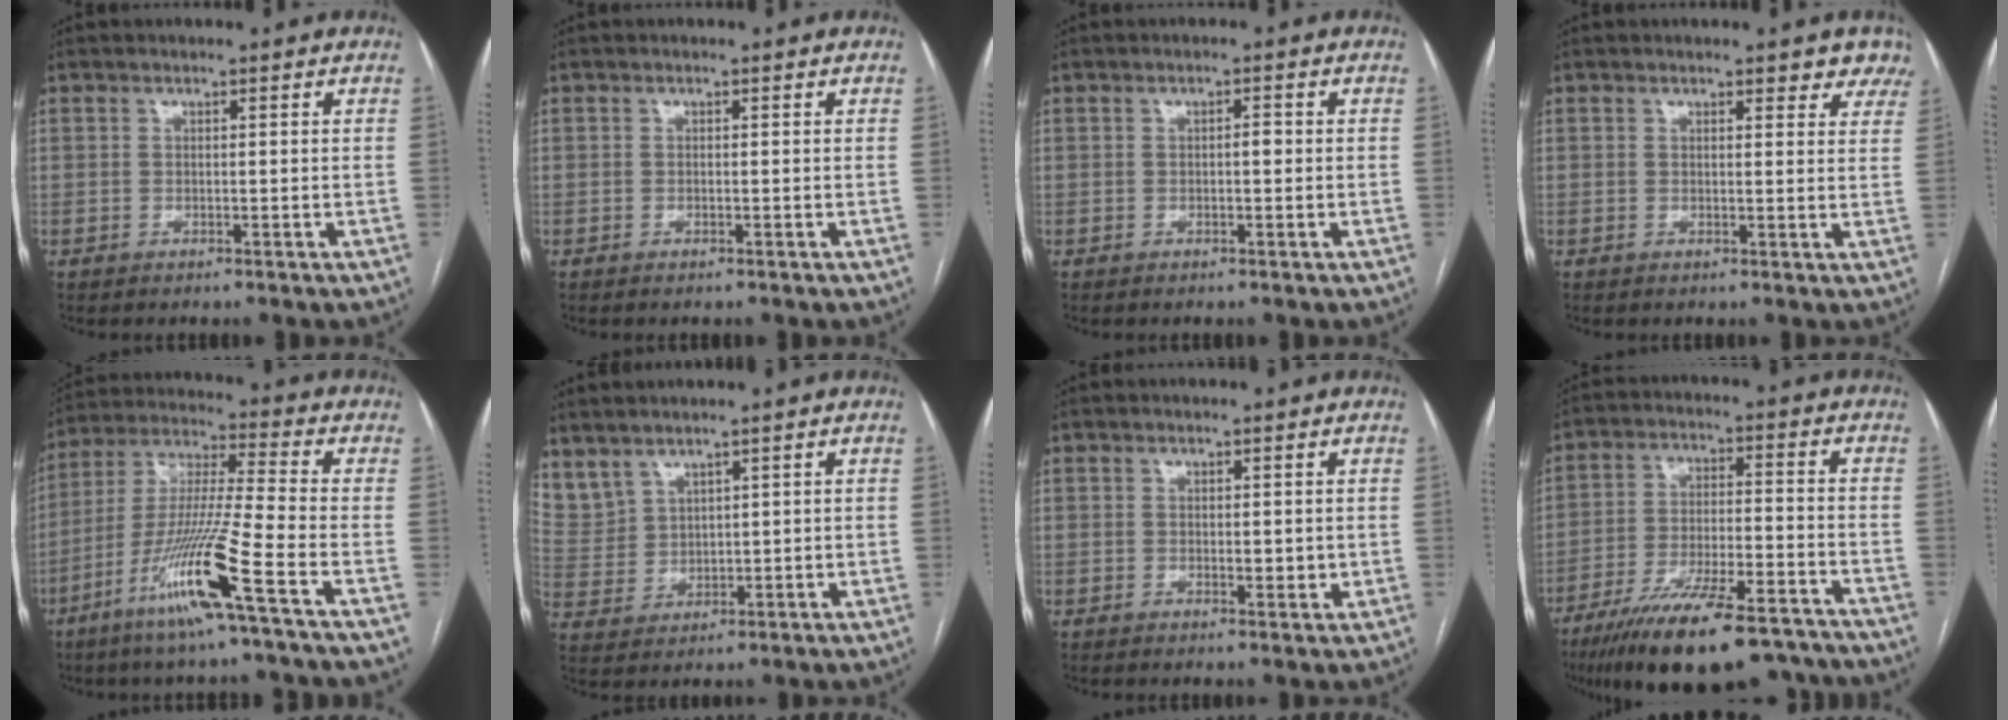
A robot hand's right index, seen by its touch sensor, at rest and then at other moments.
{"total": 0.0}
{"total": 1.2, "force": [-0.1, 0.4, 1.1], "torque": [-0.015, 0.004, -0.003]}
{"total": 5.0, "force": [4.3, 1.7, 1.7], "torque": [0.003, -0.009, 0.031]}
{"total": 14.5, "force": [-7.5, -1.5, 12.4], "torque": [-0.250, -0.025, -0.146]}
{"total": 7.9, "force": [6.0, 4.6, 2.1], "torque": [-0.071, 0.016, 0.147]}
{"total": 1.9, "force": [-0.1, 1.0, 1.6], "torque": [-0.019, -0.003, 0.001]}
{"total": 20.8, "force": [-16.4, 4.3, 12.0], "torque": [-0.168, -0.002, -0.258]}